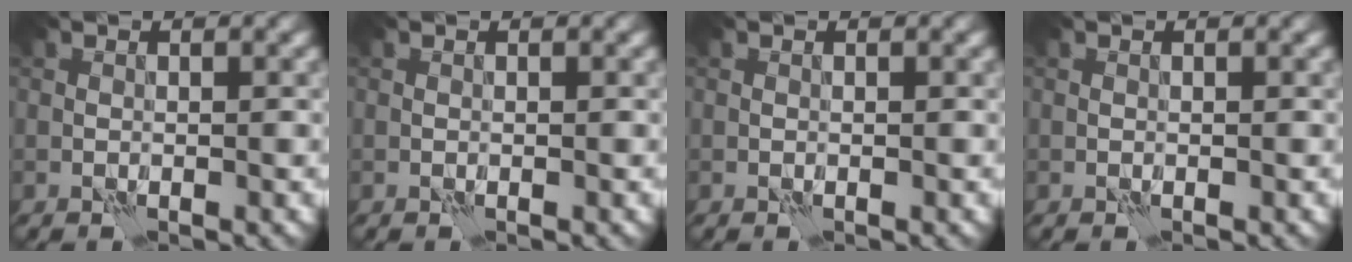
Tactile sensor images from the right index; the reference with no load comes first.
{"total": 0.0}
{"total": 0.0}
{"total": 0.0}